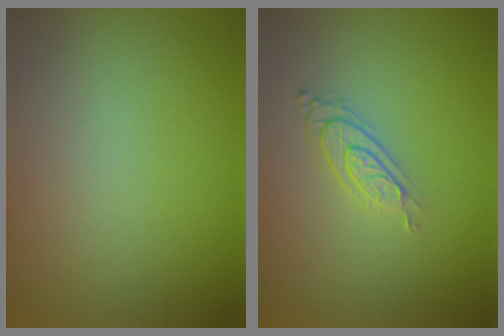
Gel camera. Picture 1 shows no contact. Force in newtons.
{"total": 3.0, "press": 2.0, "slide": 2.2}